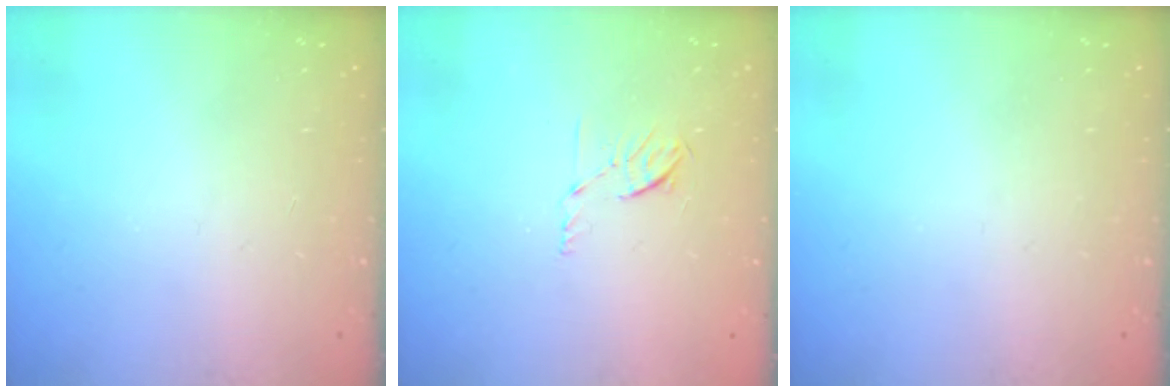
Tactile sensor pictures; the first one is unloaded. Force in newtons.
{"total": 5.2, "press": 5.1, "slide": 0.9}
{"total": 0.0}